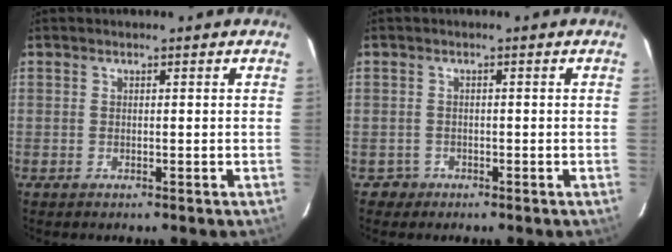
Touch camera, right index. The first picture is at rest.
{"total": 2.0, "force": [-1.0, 1.6, -0.6], "torque": [0.007, 0.010, -0.022]}